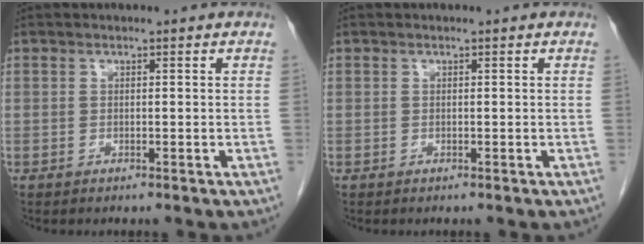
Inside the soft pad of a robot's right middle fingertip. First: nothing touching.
{"total": 0.0}